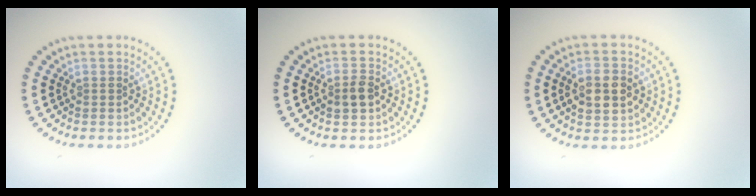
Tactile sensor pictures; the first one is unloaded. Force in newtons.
{"total": 1.8, "press": 1.7, "slide": 0.4}
{"total": 3.8, "press": 3.8, "slide": 0.3}